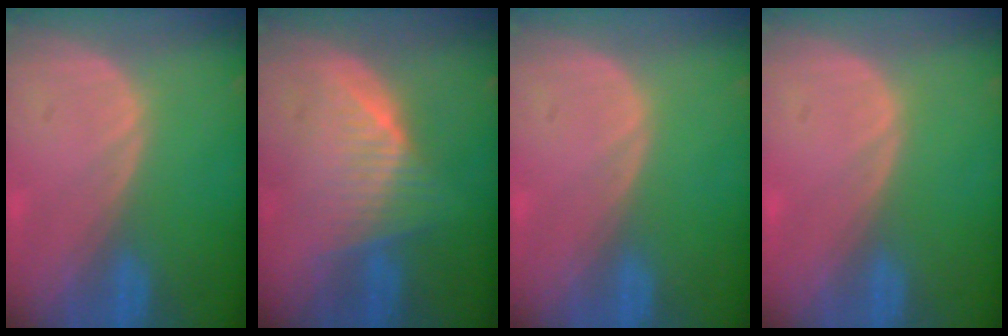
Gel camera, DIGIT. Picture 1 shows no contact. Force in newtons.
{"total": 6.7, "press": 6.2, "slide": 2.5}
{"total": 0.0}
{"total": 0.7, "press": 0.0, "slide": 0.7}